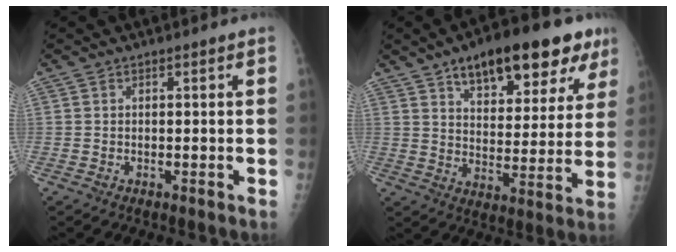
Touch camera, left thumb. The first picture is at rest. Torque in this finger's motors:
{"motor_torque": [0.59, 0.40, 1.29, -0.80, 0.32]}